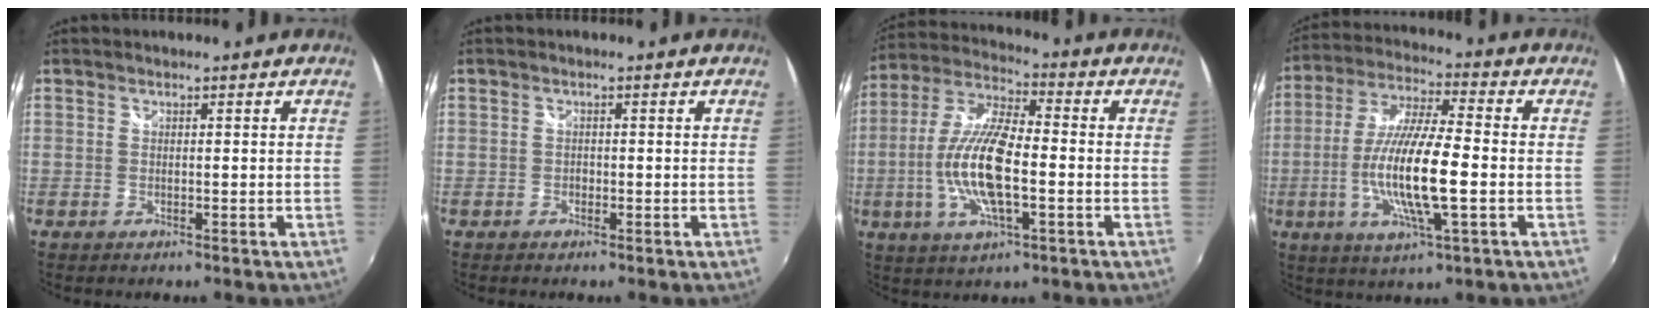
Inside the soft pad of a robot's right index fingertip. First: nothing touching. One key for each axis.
{"total": 0.7, "fx": -0.5, "fy": 0.5, "fz": 0.1, "tx": -0.002, "ty": 0.002, "tz": -0.007}
{"total": 14.1, "fx": -2.7, "fy": 4.3, "fz": 13.2, "tx": -0.267, "ty": 0.001, "tz": -0.052}
{"total": 14.5, "fx": -3.1, "fy": 2.3, "fz": 14.0, "tx": -0.279, "ty": -0.006, "tz": -0.056}